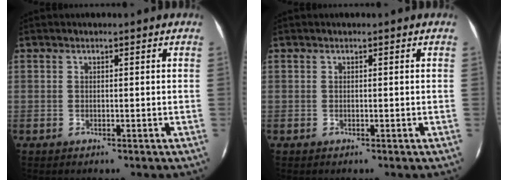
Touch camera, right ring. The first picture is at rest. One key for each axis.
{"total": 0.0}